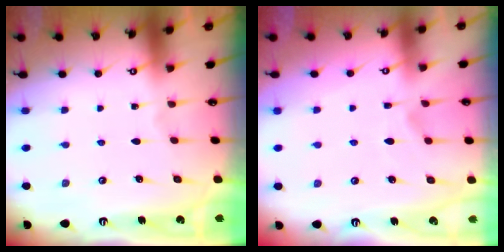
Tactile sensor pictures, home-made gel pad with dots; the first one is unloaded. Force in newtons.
{"total": 2.4, "press": 2.1, "slide": 1.2}